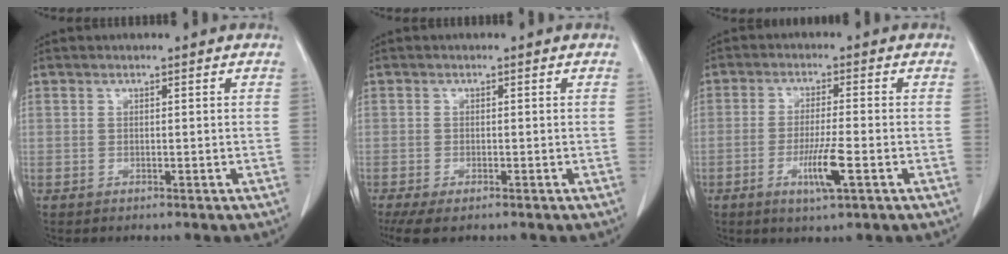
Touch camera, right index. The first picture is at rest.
{"total": 4.3, "force": [-3.0, 1.5, 2.7], "torque": [-0.051, -0.012, -0.050]}
{"total": 6.3, "force": [-2.4, 0.1, 5.8], "torque": [-0.110, -0.012, -0.043]}